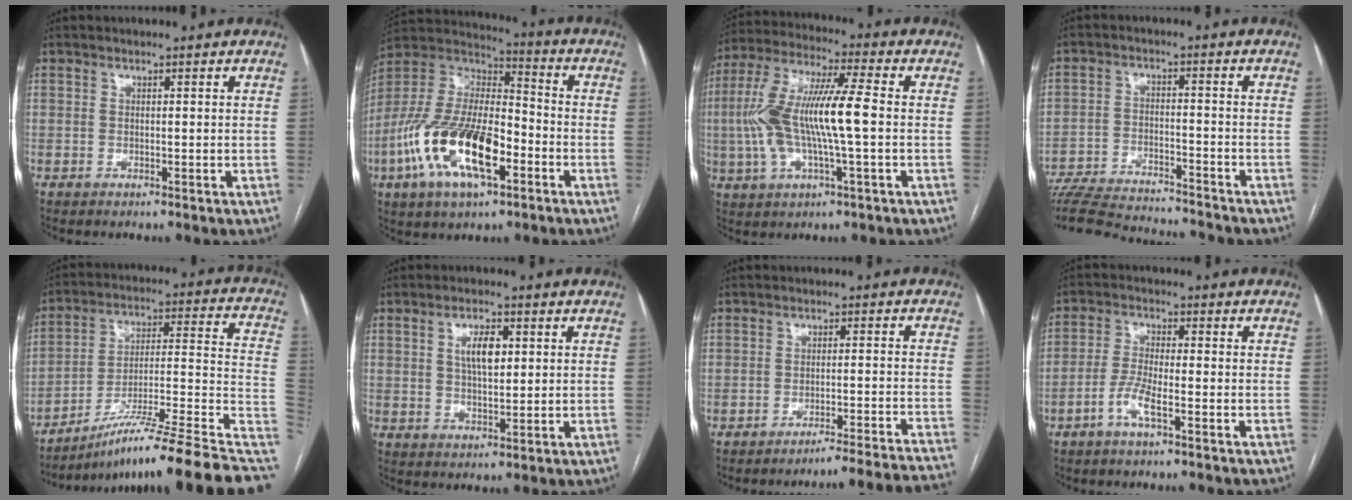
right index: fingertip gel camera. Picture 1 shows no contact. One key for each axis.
{"total": 19.2, "fx": -7.1, "fy": 7.3, "fz": 16.2, "tx": -0.343, "ty": 0.002, "tz": -0.126}
{"total": 14.4, "fx": -0.8, "fy": 2.2, "fz": 14.2, "tx": -0.300, "ty": 0.017, "tz": -0.017}
{"total": 17.8, "fx": -16.7, "fy": 2.6, "fz": 5.7, "tx": -0.123, "ty": -0.013, "tz": -0.253}
{"total": 24.2, "fx": -17.7, "fy": 0.0, "fz": 16.4, "tx": -0.167, "ty": 0.020, "tz": -0.280}
{"total": 5.2, "fx": 1.4, "fy": 2.1, "fz": 4.5, "tx": -0.081, "ty": 0.006, "tz": 0.028}
{"total": 17.1, "fx": -16.3, "fy": -2.6, "fz": 4.5, "tx": -0.008, "ty": -0.017, "tz": -0.202}
{"total": 4.7, "fx": -2.6, "fy": 0.6, "fz": 3.9, "tx": -0.086, "ty": 0.001, "tz": -0.054}